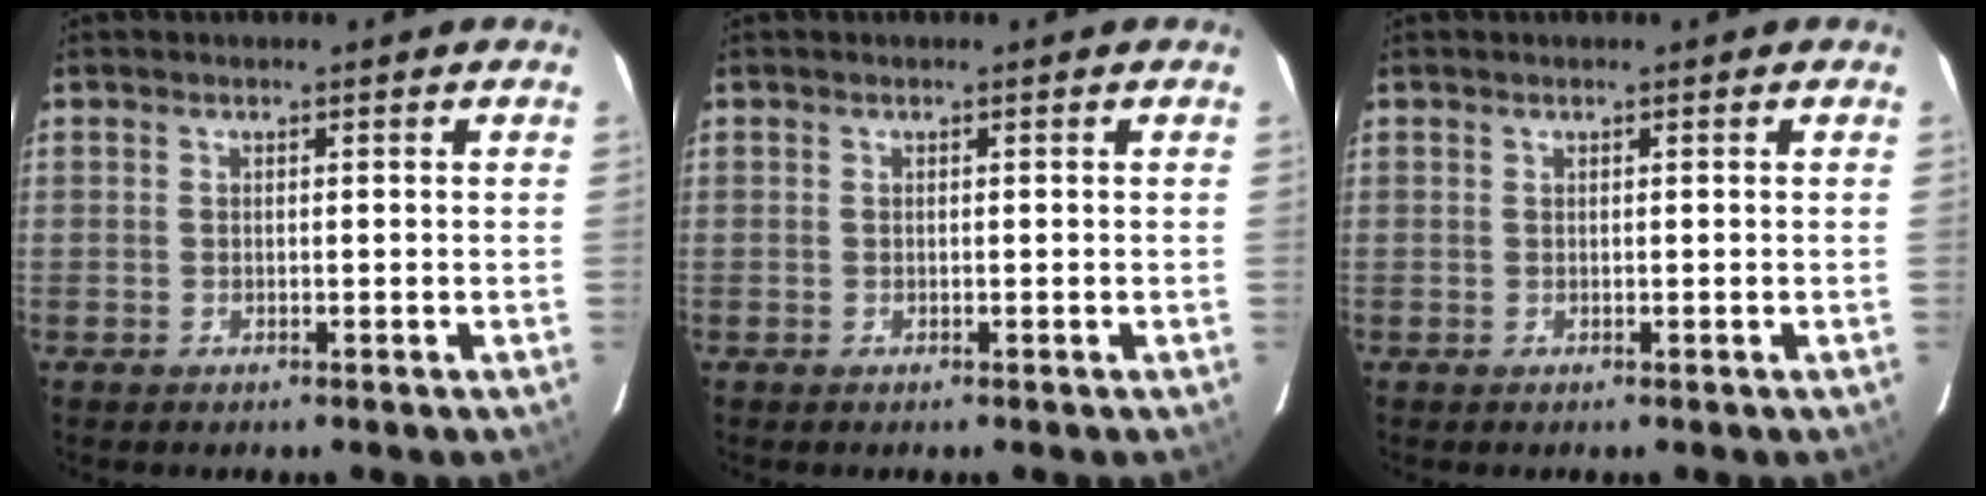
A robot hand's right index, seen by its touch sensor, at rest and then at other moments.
{"total": 0.0}
{"total": 0.0}